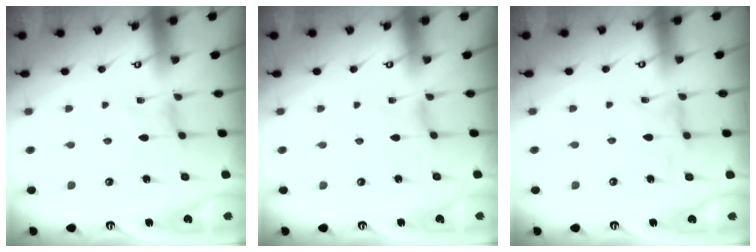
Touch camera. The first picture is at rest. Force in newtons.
{"total": 0.0}
{"total": 1.9, "press": 1.9, "slide": 0.1}